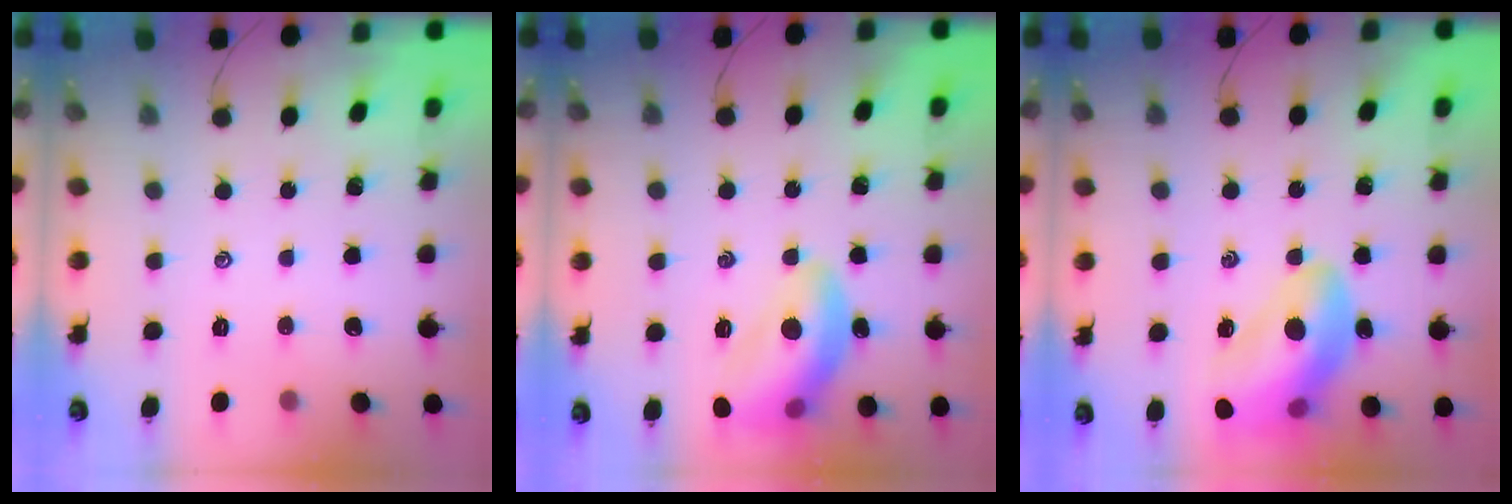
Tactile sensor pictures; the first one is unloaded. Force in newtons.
{"total": 15.1, "press": 15.0, "slide": 1.5}
{"total": 19.5, "press": 19.2, "slide": 3.5}